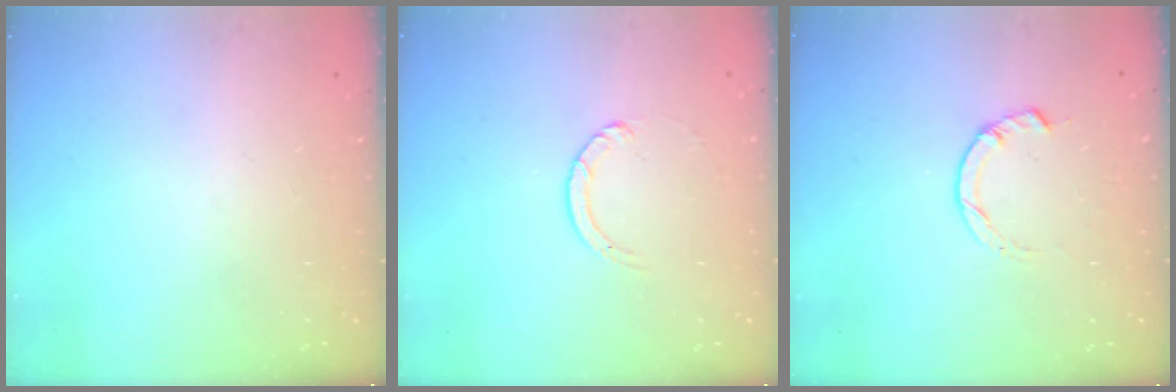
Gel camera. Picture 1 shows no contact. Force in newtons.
{"total": 2.4, "press": 2.4, "slide": 0.2}
{"total": 4.0, "press": 3.9, "slide": 0.7}